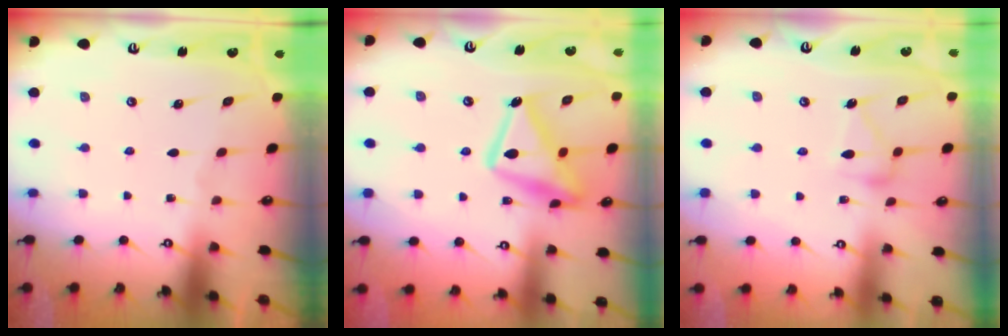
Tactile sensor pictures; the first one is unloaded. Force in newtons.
{"total": 16.5, "press": 16.5, "slide": 1.3}
{"total": 12.4, "press": 12.4, "slide": 0.6}